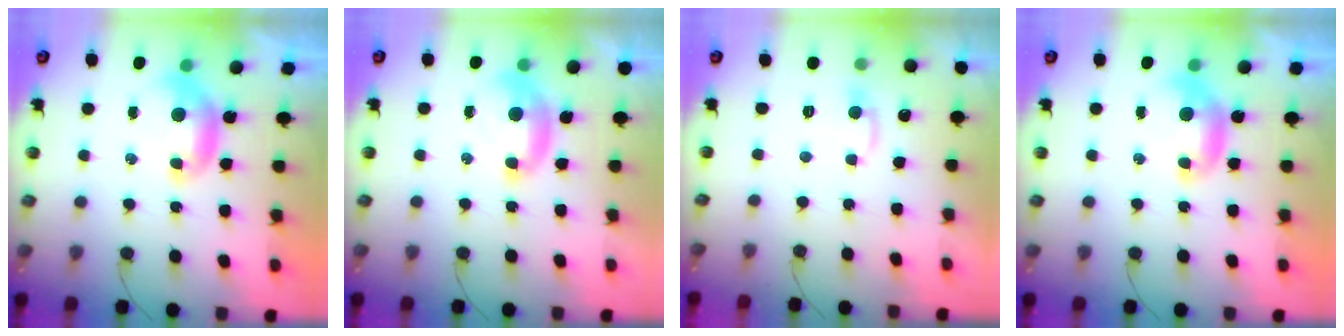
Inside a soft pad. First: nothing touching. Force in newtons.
{"total": 1.7, "press": 1.6, "slide": 0.6}
{"total": 1.6, "press": 1.5, "slide": 0.5}
{"total": 0.0}